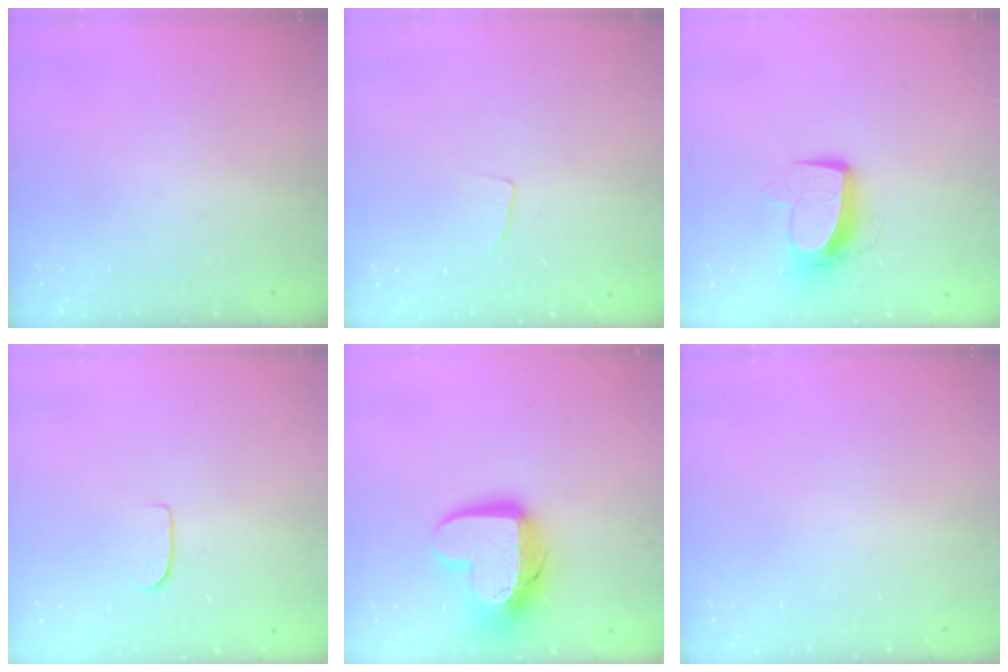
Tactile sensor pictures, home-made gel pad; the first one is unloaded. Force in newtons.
{"total": 3.2, "press": 3.2, "slide": 0.2}
{"total": 10.3, "press": 10.2, "slide": 1.1}
{"total": 4.8, "press": 4.7, "slide": 0.6}
{"total": 16.1, "press": 16.1, "slide": 1.1}
{"total": 0.0}